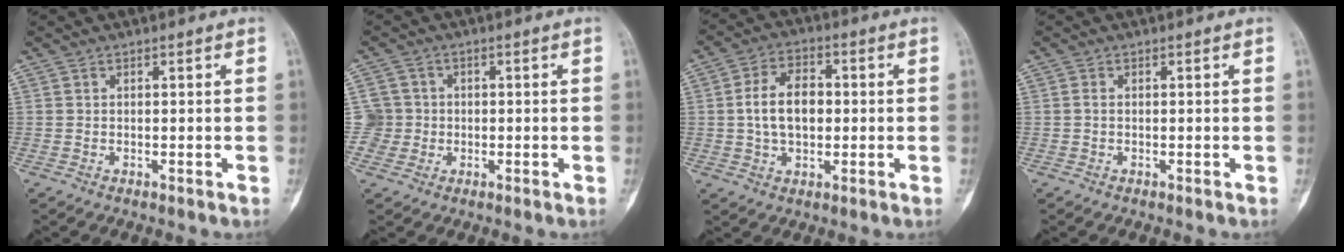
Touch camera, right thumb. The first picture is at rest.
{"total": 4.0, "force": [-0.4, 3.9, -0.2], "torque": [0.033, 0.013, -0.013]}
{"total": 9.1, "force": [0.2, 5.8, 7.0], "torque": [-0.110, 0.016, -0.001]}
{"total": 0.6, "force": [-0.1, 0.3, 0.5], "torque": [-0.011, 0.000, -0.004]}